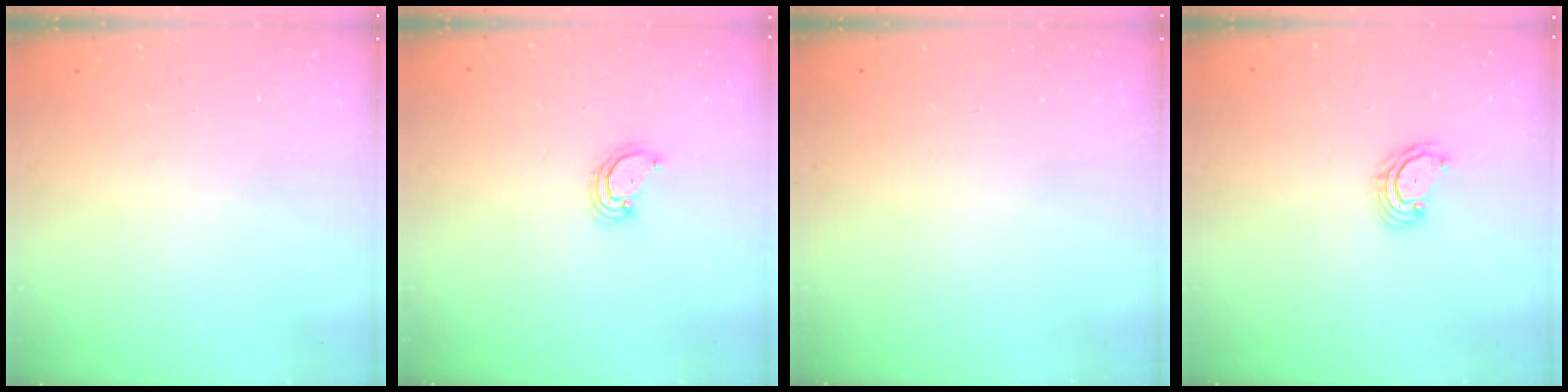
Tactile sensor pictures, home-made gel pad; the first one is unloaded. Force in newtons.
{"total": 3.1, "press": 3.1, "slide": 0.2}
{"total": 0.0}
{"total": 2.8, "press": 2.8, "slide": 0.3}